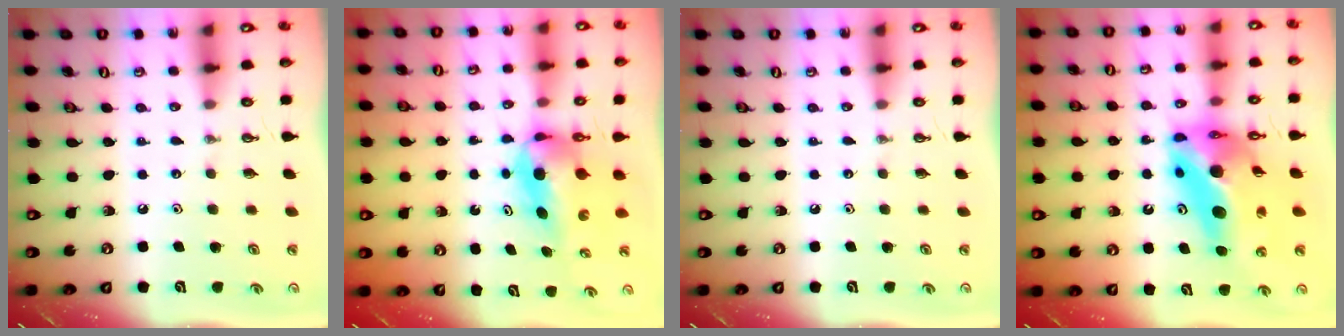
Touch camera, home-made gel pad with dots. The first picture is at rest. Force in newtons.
{"total": 6.4, "press": 6.1, "slide": 2.1}
{"total": 0.0}
{"total": 20.4, "press": 18.9, "slide": 7.6}